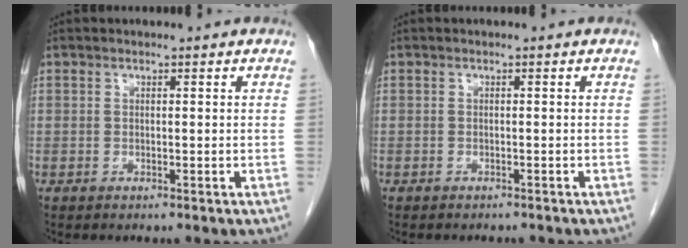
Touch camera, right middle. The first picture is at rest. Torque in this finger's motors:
{"motor_torque": [0.01, 0.01, 0.00, 0.02]}